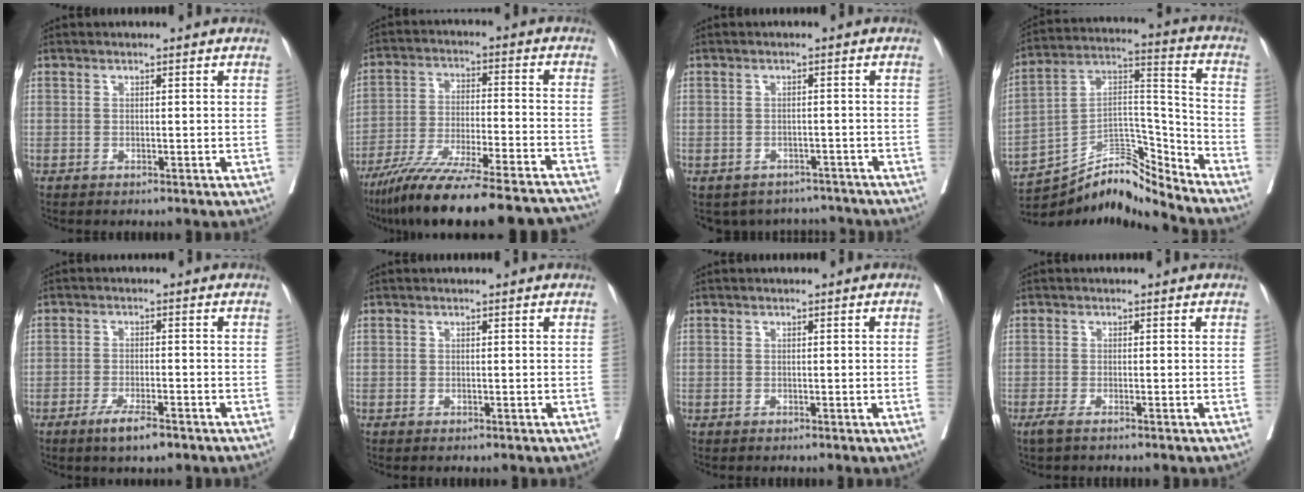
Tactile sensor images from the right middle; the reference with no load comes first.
{"total": 24.7, "force": [-21.5, 1.7, 12.1], "torque": [-0.150, -0.038, -0.319]}
{"total": 7.2, "force": [-6.5, 3.1, 0.3], "torque": [0.003, 0.017, -0.074]}
{"total": 12.3, "force": [-12.0, -0.2, 2.6], "torque": [-0.039, 0.065, -0.216]}
{"total": 4.6, "force": [-3.1, 0.6, 3.4], "torque": [-0.068, -0.009, -0.050]}
{"total": 0.6, "force": [-0.5, 0.1, 0.3], "torque": [-0.014, -0.005, -0.006]}
{"total": 0.8, "force": [-0.2, 0.0, 0.8], "torque": [-0.013, 0.003, 0.000]}
{"total": 1.8, "force": [-1.4, 0.0, 1.1], "torque": [-0.020, -0.004, -0.026]}